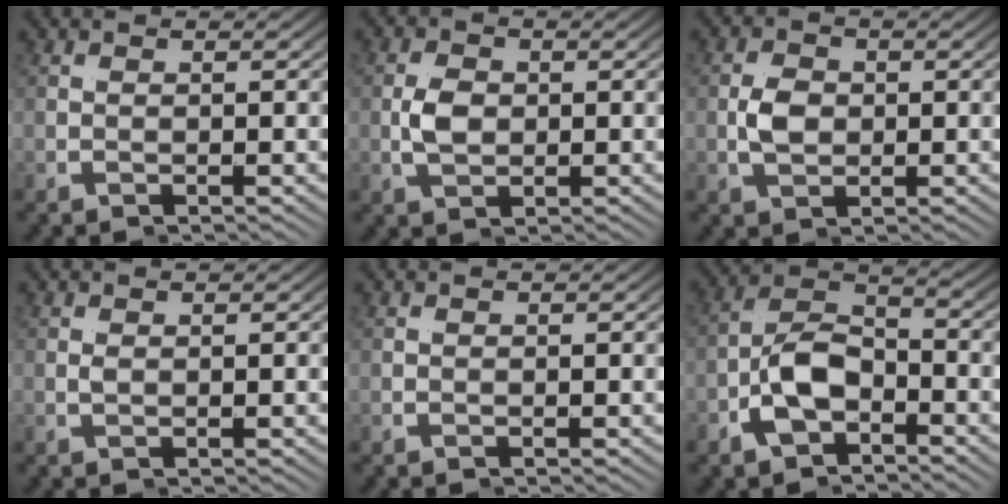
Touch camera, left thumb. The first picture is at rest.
{"total": 2.4, "force": [0.1, 1.8, 1.5], "torque": [-0.047, -0.008, 0.002]}
{"total": 3.0, "force": [0.1, 2.3, 1.9], "torque": [-0.051, -0.009, 0.004]}
{"total": 0.6, "force": [0.6, 0.1, 0.2], "torque": [-0.002, 0.001, 0.008]}
{"total": 0.0}
{"total": 7.0, "force": [-4.2, 4.5, 3.4], "torque": [-0.102, -0.006, -0.076]}